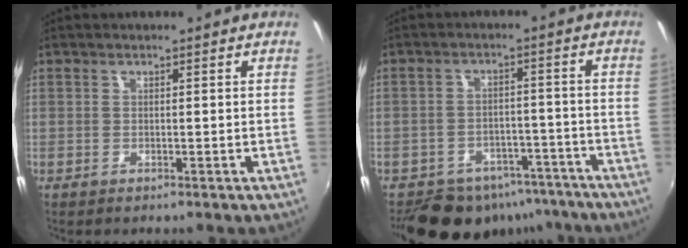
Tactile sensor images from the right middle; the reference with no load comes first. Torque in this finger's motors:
{"motor_torque": [0.23, -1.14, 0.03, 0.02]}